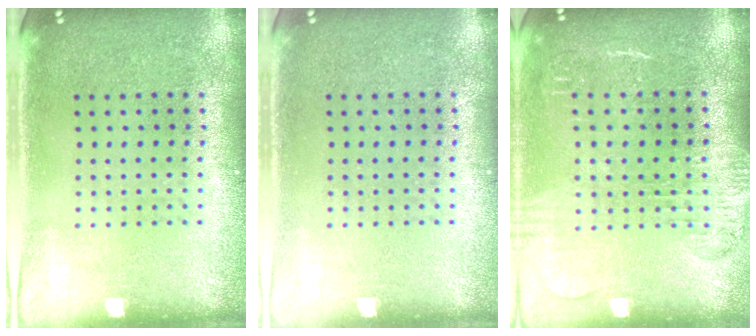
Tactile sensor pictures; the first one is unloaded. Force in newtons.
{"total": 0.0}
{"total": 1.7, "press": 1.5, "slide": 0.8}